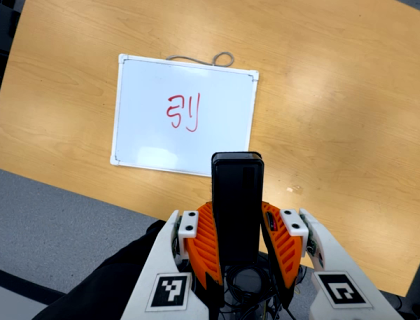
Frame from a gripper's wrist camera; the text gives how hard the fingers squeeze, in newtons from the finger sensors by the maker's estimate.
{"total": 5.0, "left": 3.8, "right": 6.2}